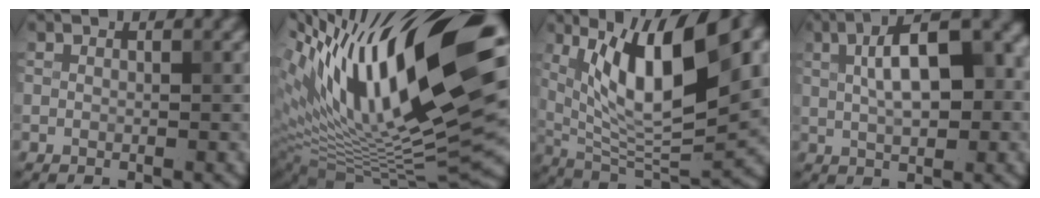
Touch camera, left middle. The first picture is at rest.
{"total": 18.5, "force": [6.0, 6.5, 16.2], "torque": [-0.287, 0.028, 0.102]}
{"total": 12.4, "force": [4.0, 4.4, 10.9], "torque": [-0.181, 0.004, 0.078]}
{"total": 9.9, "force": [1.5, 4.4, 8.8], "torque": [-0.126, 0.023, 0.024]}